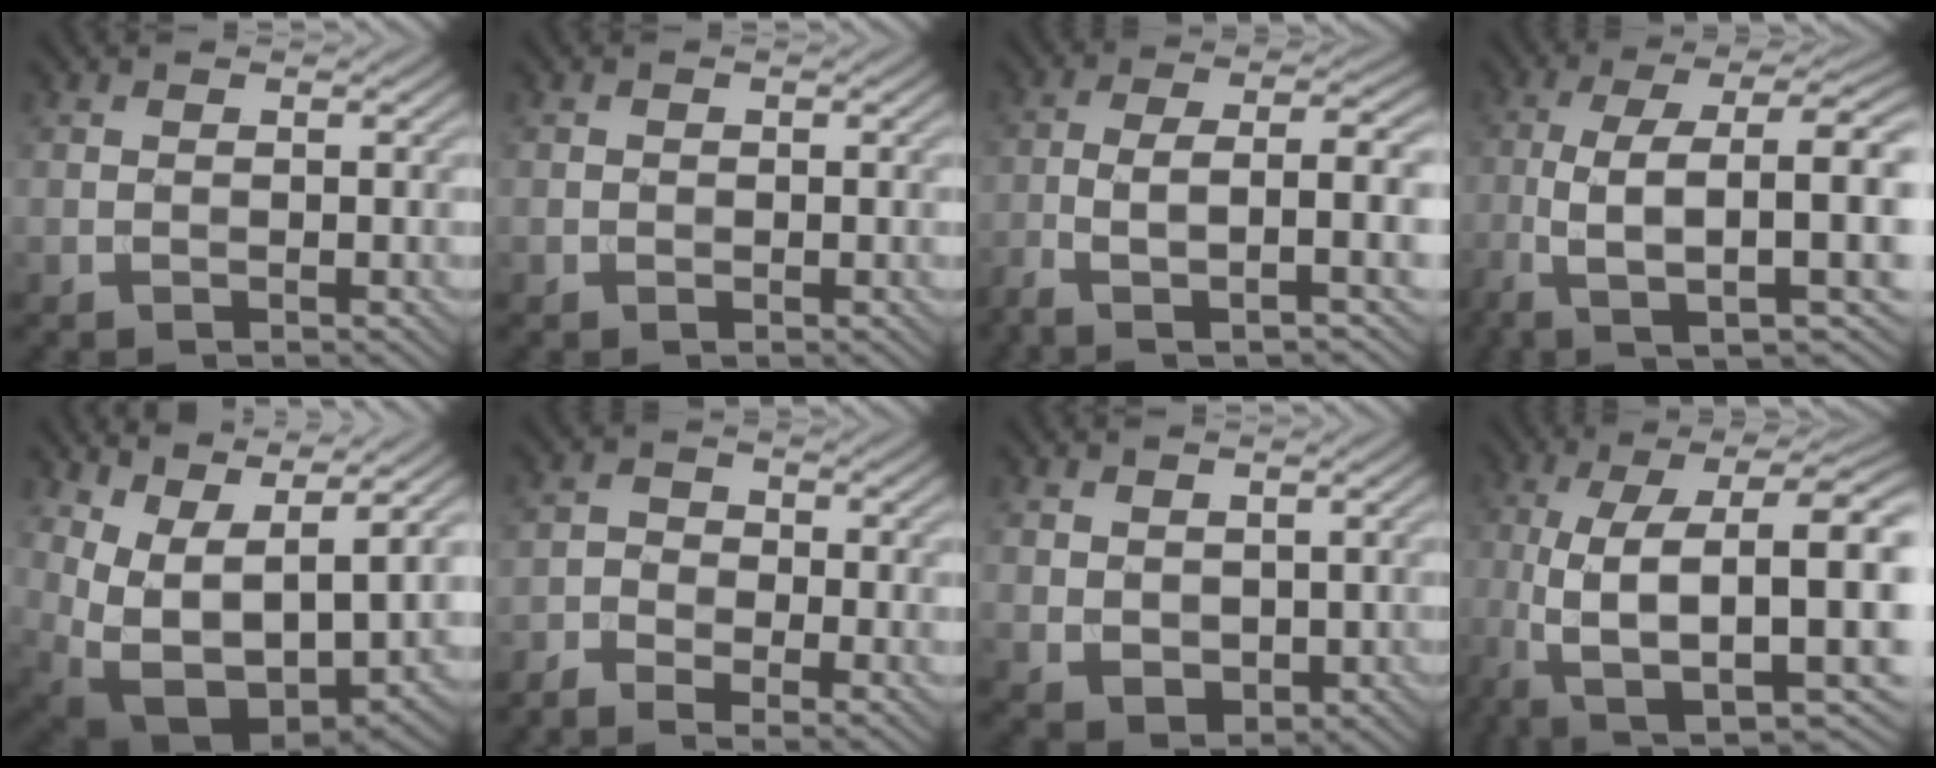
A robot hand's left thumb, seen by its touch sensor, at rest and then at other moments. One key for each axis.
{"total": 0.5, "fx": -0.1, "fy": 0.5, "fz": 0.1, "tx": 0.001, "ty": -0.005, "tz": -0.003}
{"total": 8.9, "fx": -3.6, "fy": 2.2, "fz": 7.8, "tx": -0.135, "ty": 0.000, "tz": -0.076}
{"total": 13.0, "fx": -2.3, "fy": 3.3, "fz": 12.4, "tx": -0.205, "ty": 0.016, "tz": -0.032}
{"total": 15.1, "fx": 3.9, "fy": 8.4, "fz": 11.9, "tx": -0.228, "ty": -0.008, "tz": 0.100}
{"total": 5.2, "fx": -3.5, "fy": 2.5, "fz": 2.9, "tx": -0.066, "ty": -0.012, "tz": -0.064}
{"total": 3.3, "fx": 1.2, "fy": 2.5, "fz": 1.8, "tx": -0.051, "ty": -0.010, "tz": 0.031}
{"total": 16.8, "fx": -3.3, "fy": 5.3, "fz": 15.6, "tx": -0.252, "ty": 0.006, "tz": -0.046}